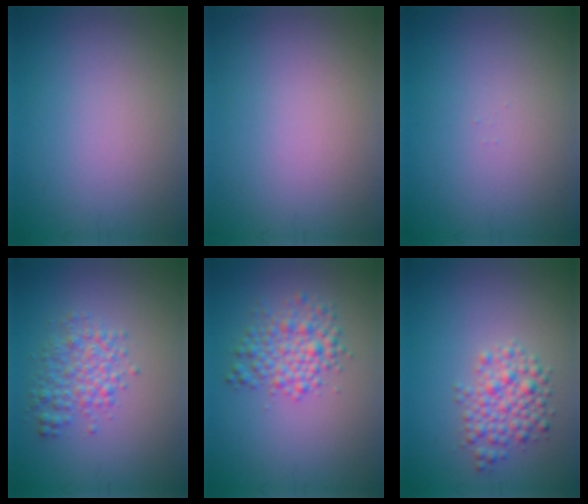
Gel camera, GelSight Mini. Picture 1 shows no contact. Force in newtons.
{"total": 0.0}
{"total": 0.0}
{"total": 3.3, "press": 3.3, "slide": 0.1}
{"total": 3.8, "press": 3.8, "slide": 0.0}
{"total": 3.3, "press": 3.3, "slide": 0.2}